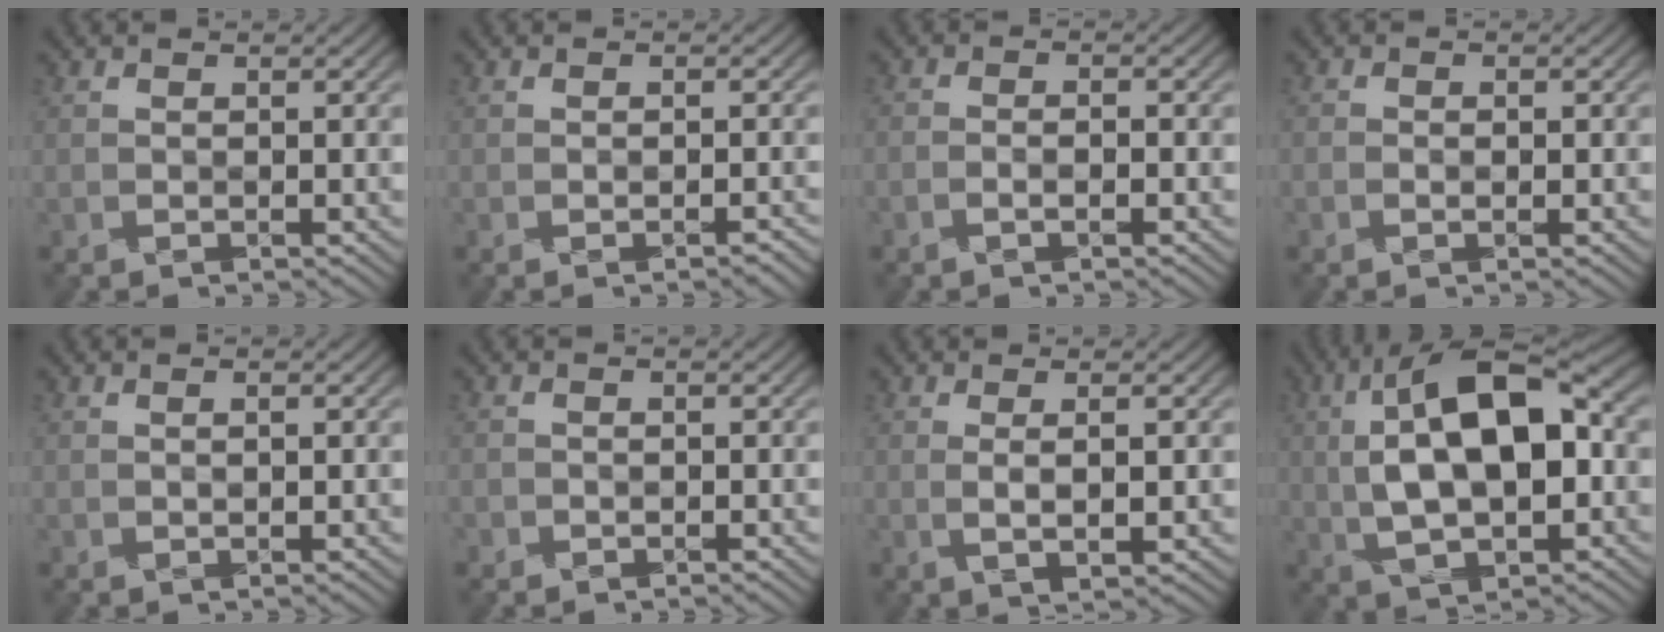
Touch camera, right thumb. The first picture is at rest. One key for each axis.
{"total": 1.3, "fx": -0.8, "fy": 0.2, "fz": 1.0, "tx": -0.016, "ty": 0.004, "tz": -0.015}
{"total": 2.3, "fx": -1.5, "fy": 0.7, "fz": 1.6, "tx": -0.016, "ty": 0.006, "tz": -0.038}
{"total": 1.4, "fx": -0.8, "fy": 0.7, "fz": 0.9, "tx": -0.013, "ty": -0.001, "tz": -0.015}
{"total": 0.7, "fx": -0.2, "fy": 0.2, "fz": 0.7, "tx": -0.014, "ty": 0.003, "tz": -0.003}
{"total": 1.3, "fx": -0.9, "fy": 0.9, "fz": 0.4, "tx": -0.009, "ty": -0.003, "tz": -0.018}
{"total": 2.6, "fx": 0.0, "fy": 0.4, "fz": 2.6, "tx": -0.051, "ty": 0.002, "tz": -0.001}
{"total": 16.2, "fx": 1.1, "fy": 7.9, "fz": 14.0, "tx": -0.248, "ty": 0.020, "tz": 0.001}